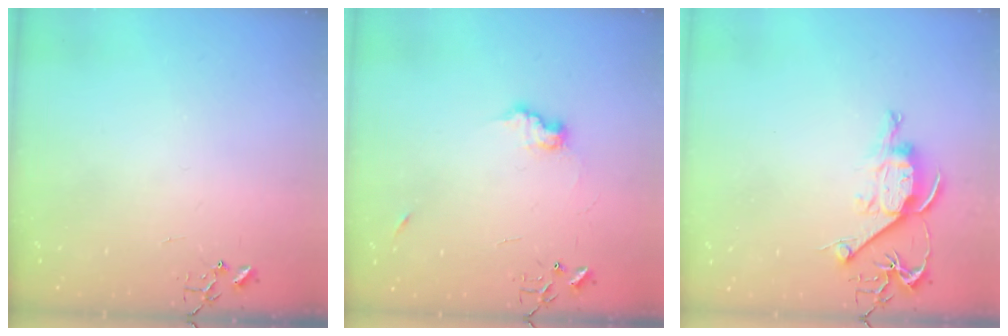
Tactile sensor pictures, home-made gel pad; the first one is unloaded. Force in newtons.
{"total": 7.9, "press": 7.9, "slide": 0.4}
{"total": 9.6, "press": 9.6, "slide": 0.2}